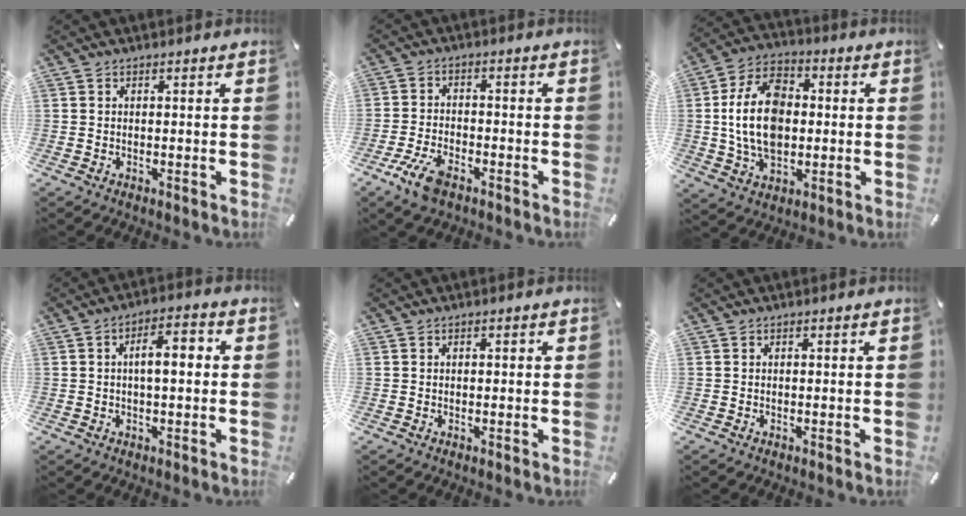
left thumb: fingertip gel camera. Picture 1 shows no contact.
{"total": 7.2, "force": [-4.1, 3.4, 4.9], "torque": [-0.112, 0.009, -0.078]}
{"total": 16.1, "force": [0.0, 11.1, 11.6], "torque": [-0.236, 0.010, 0.000]}
{"total": 6.6, "force": [0.3, 2.8, 5.9], "torque": [-0.088, 0.007, -0.003]}
{"total": 0.5, "force": [0.0, 0.4, 0.3], "torque": [-0.006, 0.001, -0.001]}
{"total": 0.0}